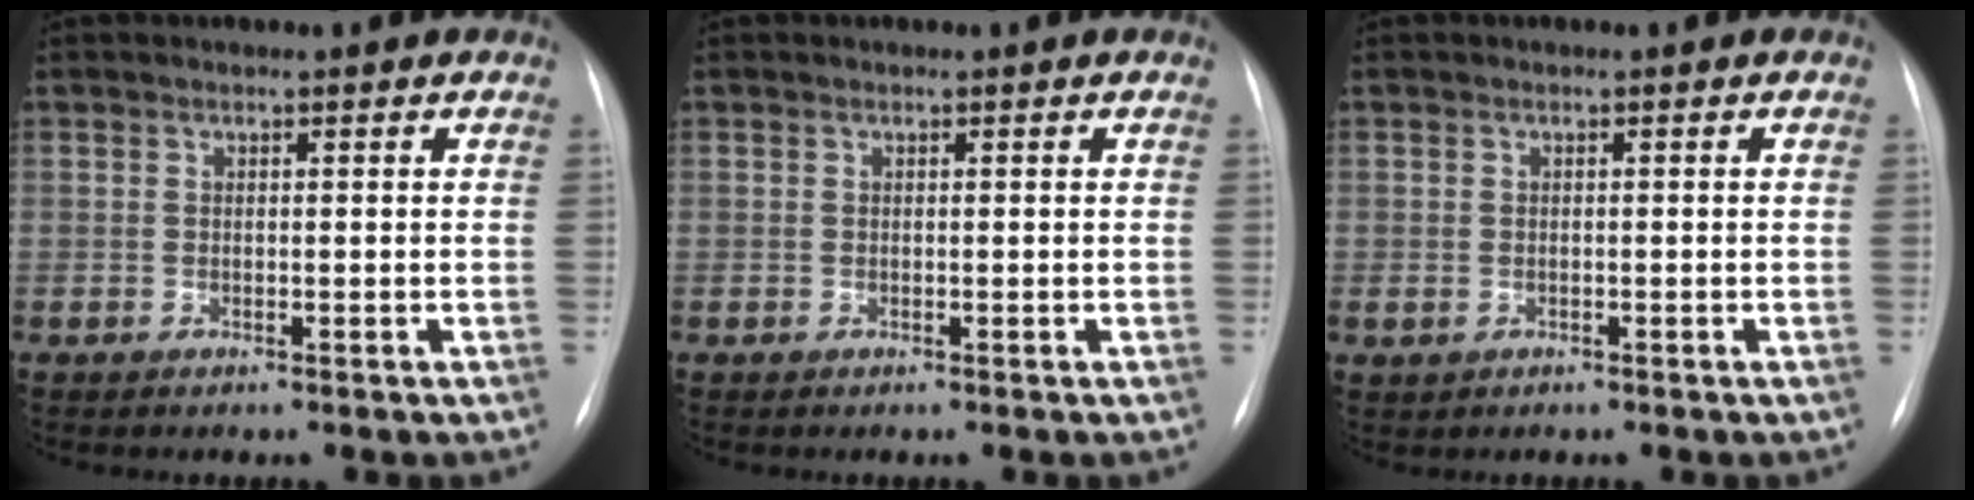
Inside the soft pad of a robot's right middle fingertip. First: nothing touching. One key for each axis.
{"total": 0.0}
{"total": 1.0, "fx": -0.2, "fy": 0.8, "fz": 0.5, "tx": -0.010, "ty": 0.003, "tz": 0.002}